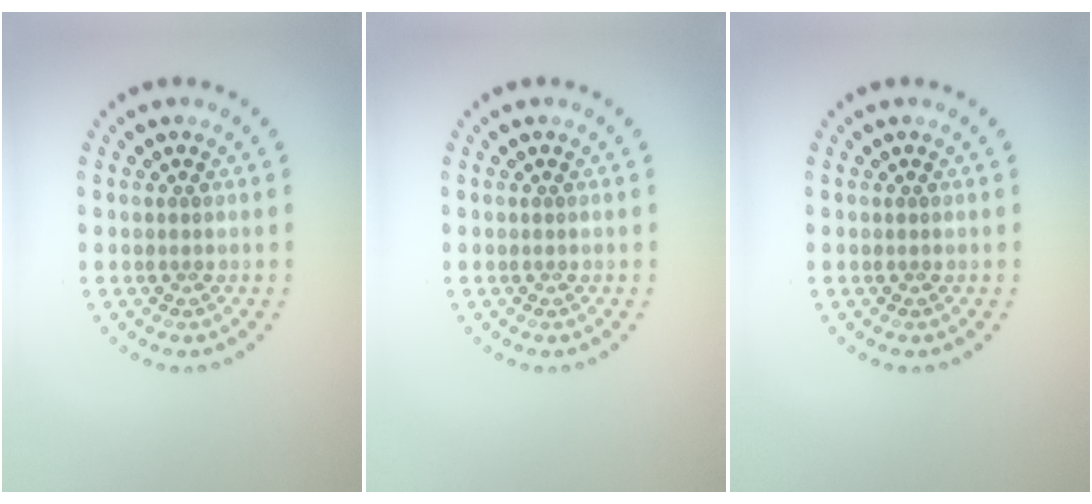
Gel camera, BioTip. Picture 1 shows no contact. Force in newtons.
{"total": 0.0}
{"total": 0.0}